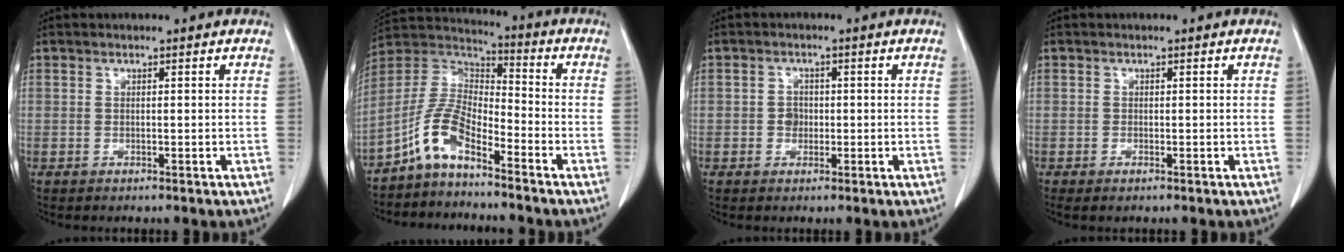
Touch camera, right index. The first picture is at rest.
{"total": 8.6, "force": [-5.8, 2.7, 5.8], "torque": [-0.138, 0.020, -0.121]}
{"total": 1.9, "force": [-0.4, 1.7, 1.0], "torque": [-0.013, 0.006, -0.005]}
{"total": 1.0, "force": [-0.7, 0.3, 0.7], "torque": [-0.014, -0.002, -0.008]}